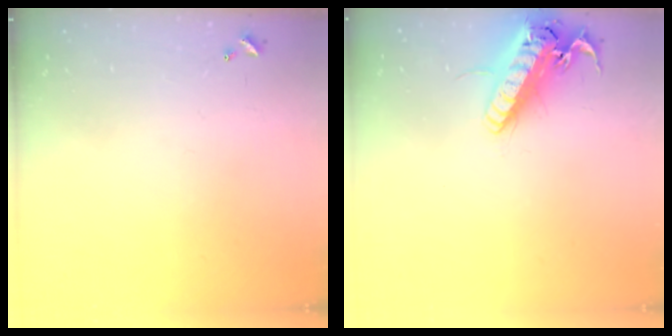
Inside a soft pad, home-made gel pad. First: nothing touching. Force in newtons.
{"total": 19.1, "press": 18.8, "slide": 3.3}